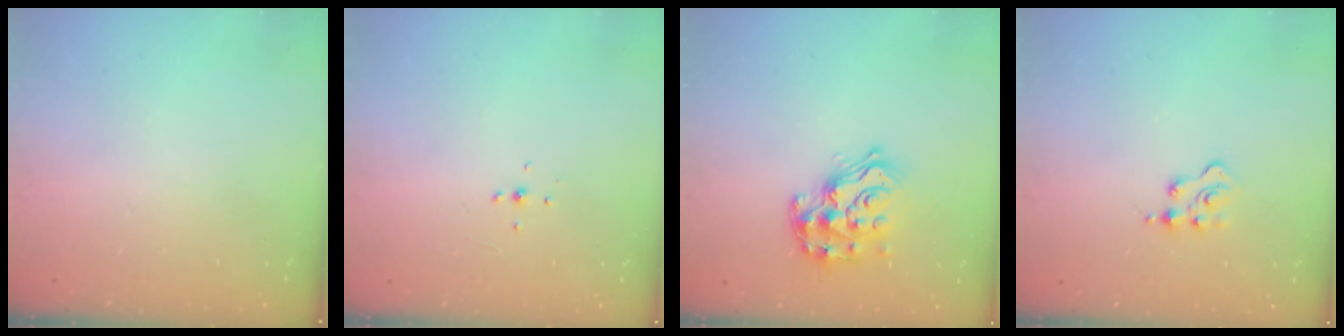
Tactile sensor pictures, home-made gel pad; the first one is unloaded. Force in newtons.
{"total": 4.1, "press": 4.0, "slide": 0.6}
{"total": 15.5, "press": 15.5, "slide": 0.9}
{"total": 2.4, "press": 2.3, "slide": 0.5}